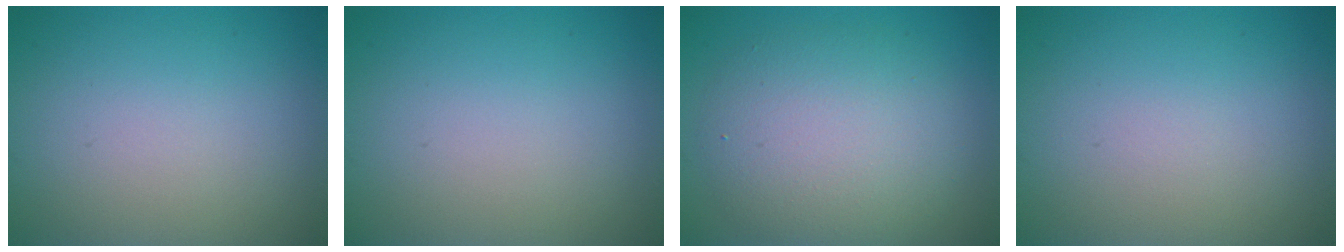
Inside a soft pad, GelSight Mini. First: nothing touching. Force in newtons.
{"total": 0.0}
{"total": 6.1, "press": 6.1, "slide": 0.1}
{"total": 0.0}